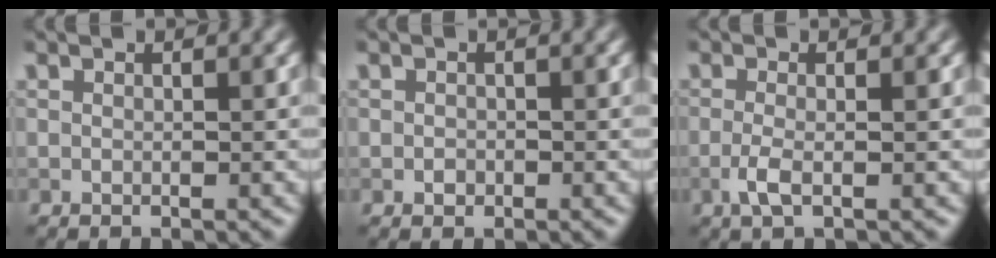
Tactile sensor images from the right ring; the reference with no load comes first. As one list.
[{"total": 0.6, "force": [-0.2, 0.5, 0.2], "torque": [-0.001, -0.004, -0.005]}, {"total": 2.1, "force": [-0.6, 0.6, 1.9], "torque": [-0.038, 0.000, -0.019]}]